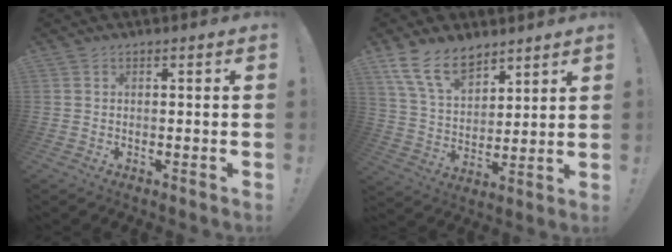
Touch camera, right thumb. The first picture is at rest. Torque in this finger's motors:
{"motor_torque": [-0.60, 0.97, 0.02, 0.37, 0.27]}